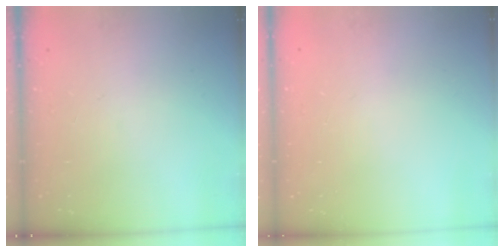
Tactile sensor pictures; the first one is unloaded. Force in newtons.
{"total": 0.0}